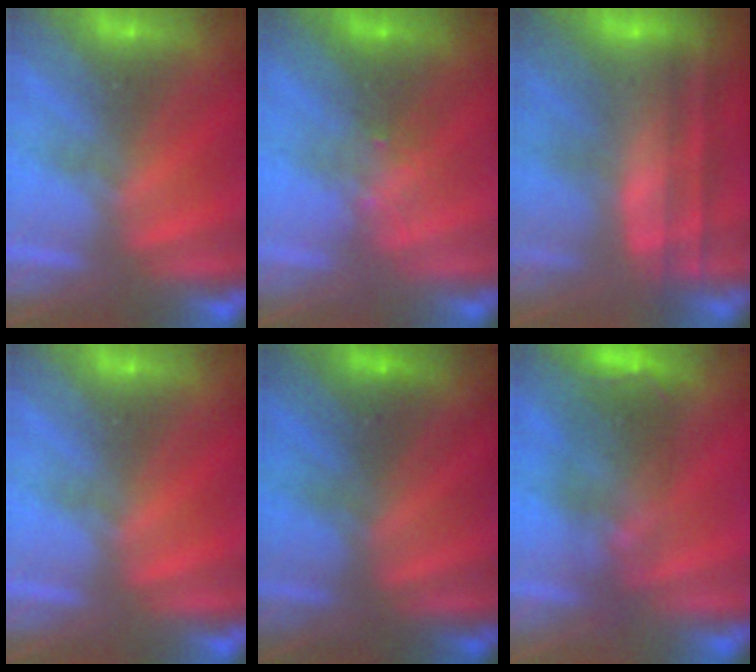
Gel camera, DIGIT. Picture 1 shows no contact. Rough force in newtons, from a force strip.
{"total": 2.4}
{"total": 7.8}
{"total": 0.0}
{"total": 1.8}
{"total": 6.7}